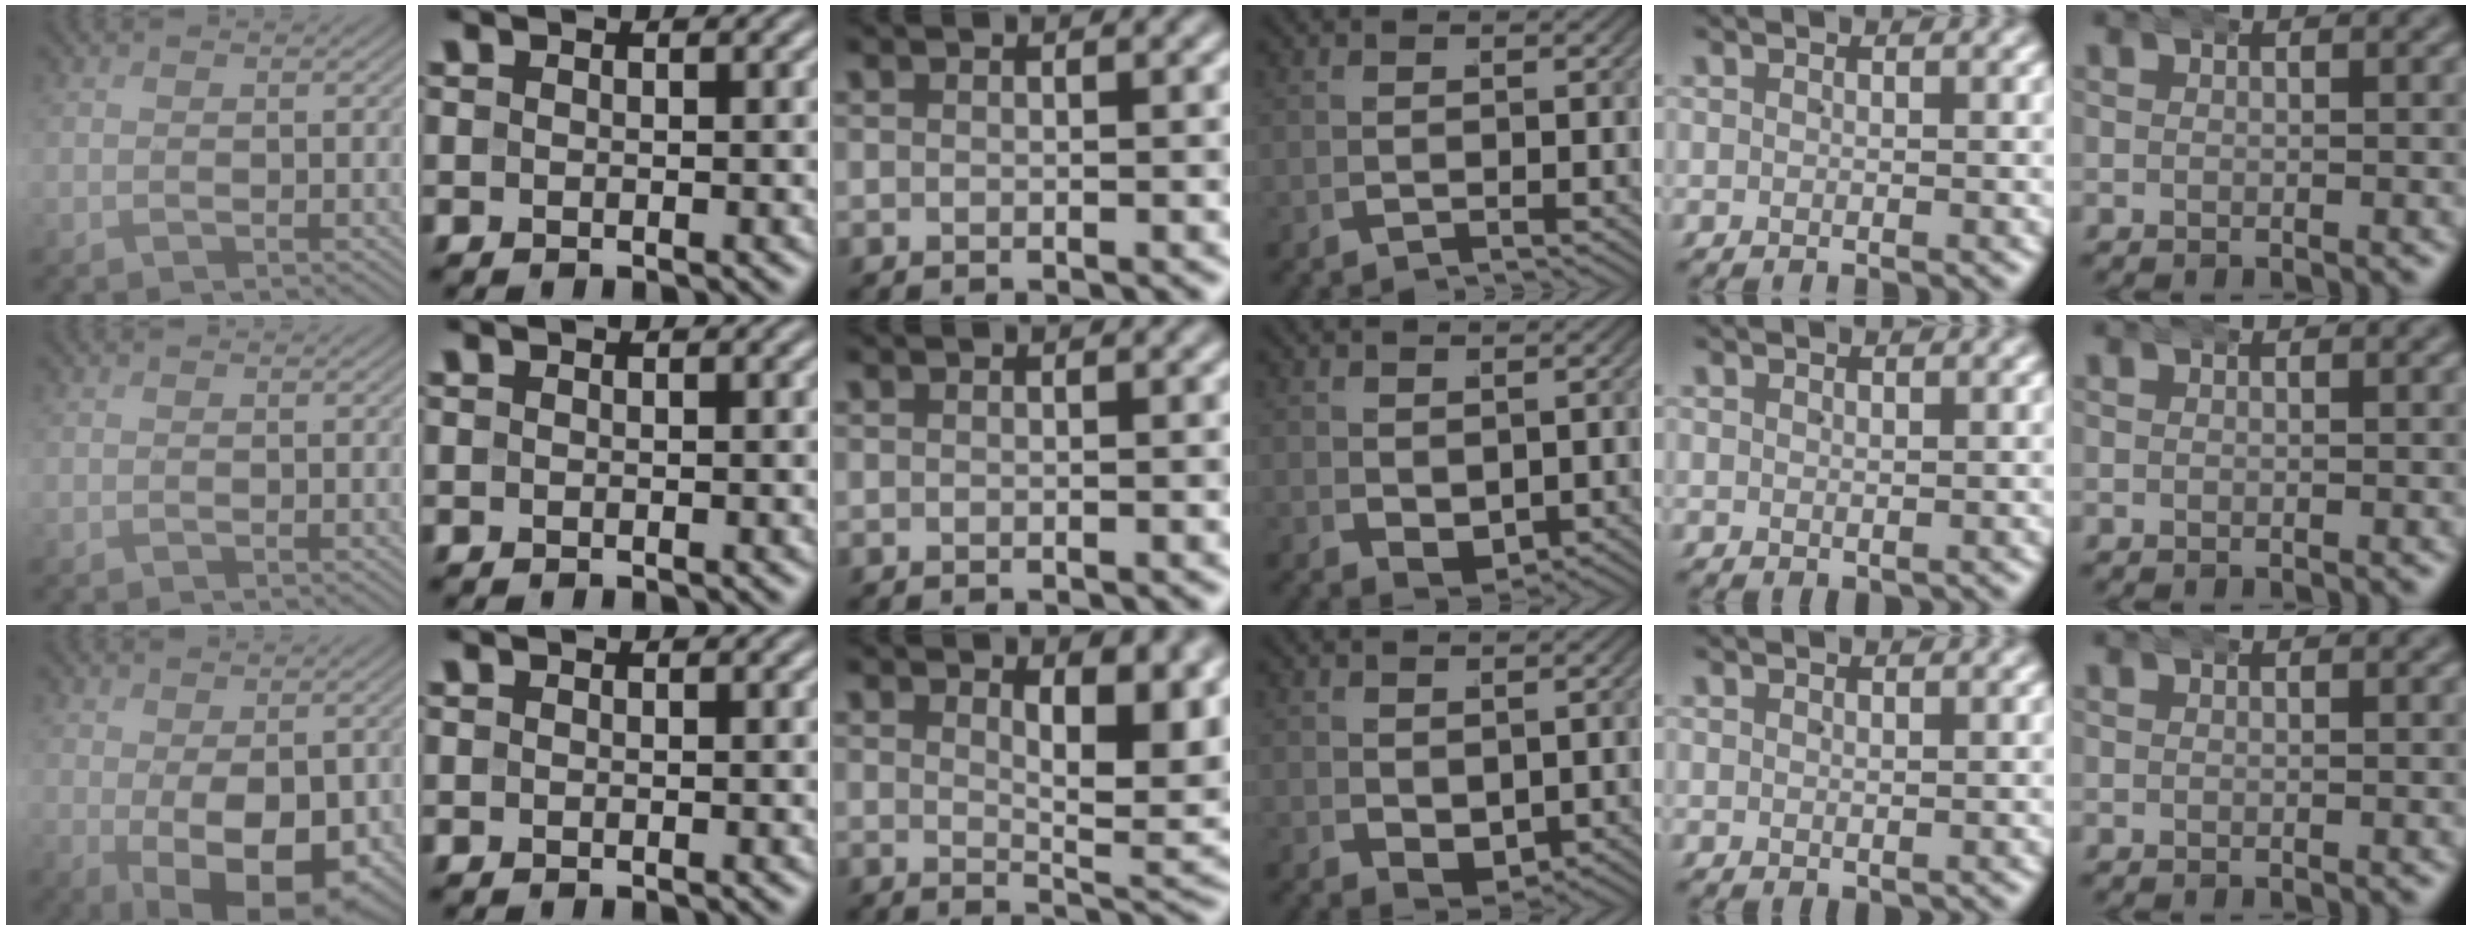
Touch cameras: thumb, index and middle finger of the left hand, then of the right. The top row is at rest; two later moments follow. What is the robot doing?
{"motion": "wrap", "object": "arm wrap"}